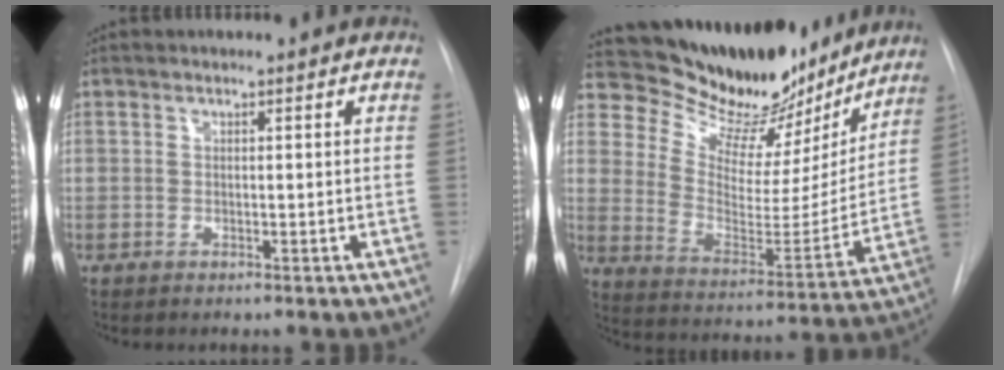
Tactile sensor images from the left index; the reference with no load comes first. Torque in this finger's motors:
{"motor_torque": [1.10, -1.05, 0.02, -0.01]}